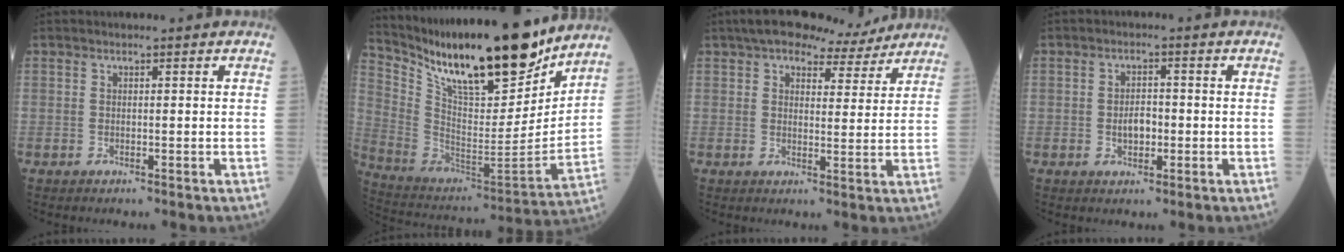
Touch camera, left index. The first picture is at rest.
{"total": 23.7, "force": [19.2, 4.4, 13.2], "torque": [-0.238, -0.030, 0.325]}
{"total": 9.5, "force": [8.1, 3.1, 3.9], "torque": [-0.053, 0.019, 0.106]}
{"total": 3.0, "force": [-0.6, 1.8, 2.4], "torque": [-0.041, 0.003, -0.010]}